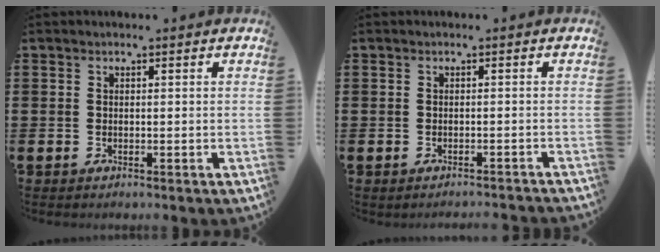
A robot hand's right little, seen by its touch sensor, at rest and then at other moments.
{"total": 1.0, "force": [-1.0, -0.2, -0.1], "torque": [0.000, 0.002, -0.021]}